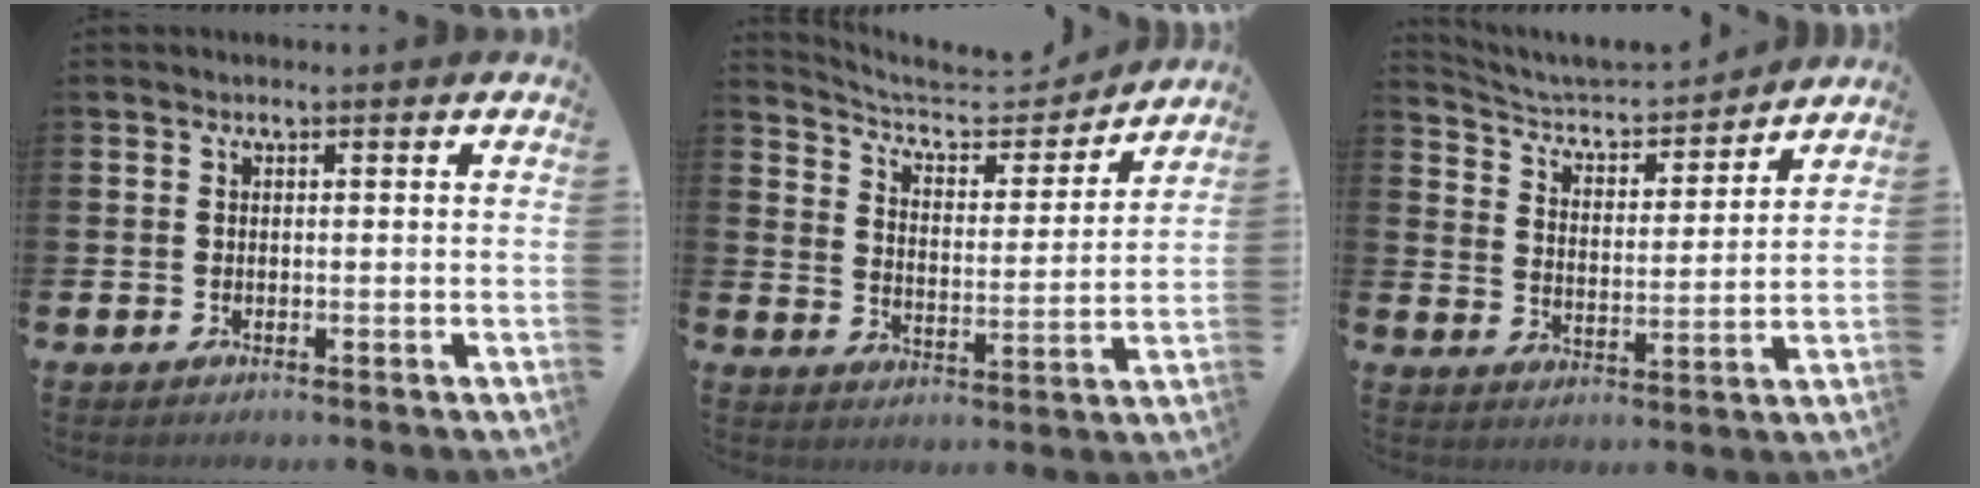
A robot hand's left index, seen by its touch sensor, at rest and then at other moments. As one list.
[{"total": 6.7, "force": [6.2, 1.8, 1.7], "torque": [-0.064, -0.046, 0.103]}, {"total": 5.4, "force": [5.2, 1.3, 1.0], "torque": [-0.055, -0.043, 0.084]}]